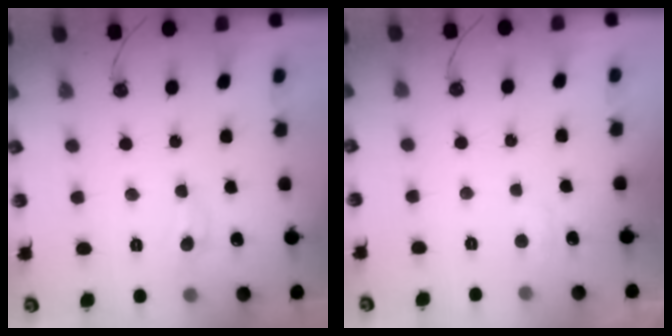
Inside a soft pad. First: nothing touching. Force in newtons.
{"total": 1.7, "press": 1.6, "slide": 0.6}